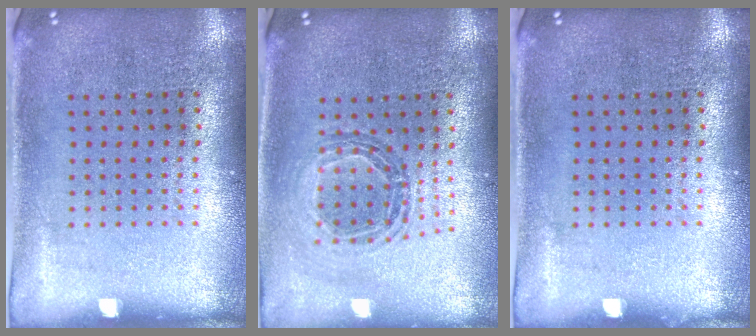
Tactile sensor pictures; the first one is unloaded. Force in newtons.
{"total": 0.8, "press": 0.8, "slide": 0.1}
{"total": 0.0}